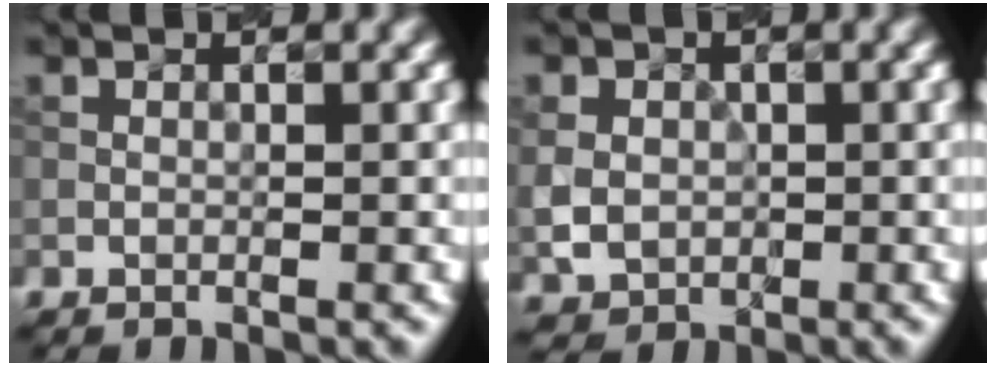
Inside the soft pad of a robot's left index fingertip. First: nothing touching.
{"total": 3.6, "force": [0.2, 3.1, 1.7], "torque": [-0.040, 0.002, -0.001]}